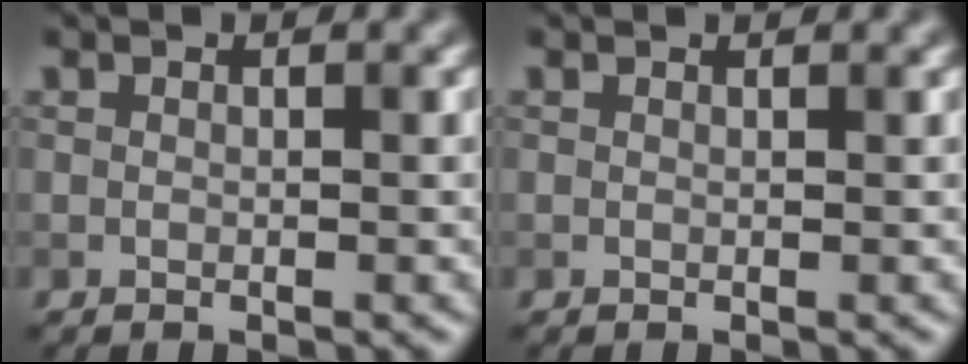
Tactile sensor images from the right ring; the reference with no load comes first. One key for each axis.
{"total": 0.9, "fx": 0.8, "fy": 0.1, "fz": 0.3, "tx": -0.004, "ty": -0.002, "tz": 0.005}